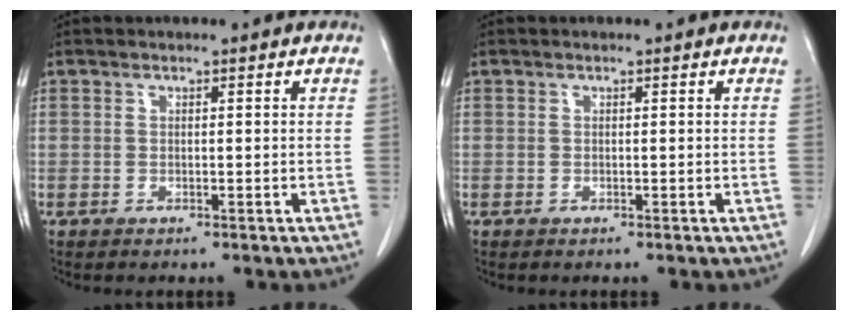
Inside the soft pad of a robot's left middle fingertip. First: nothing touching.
{"total": 0.0}